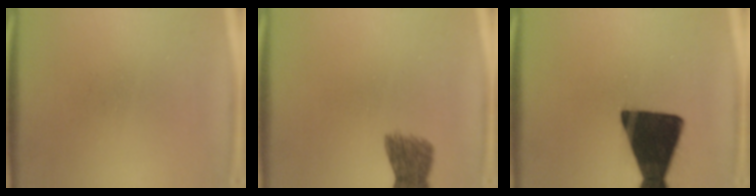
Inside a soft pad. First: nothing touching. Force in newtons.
{"total": 4.6}
{"total": 18.9}